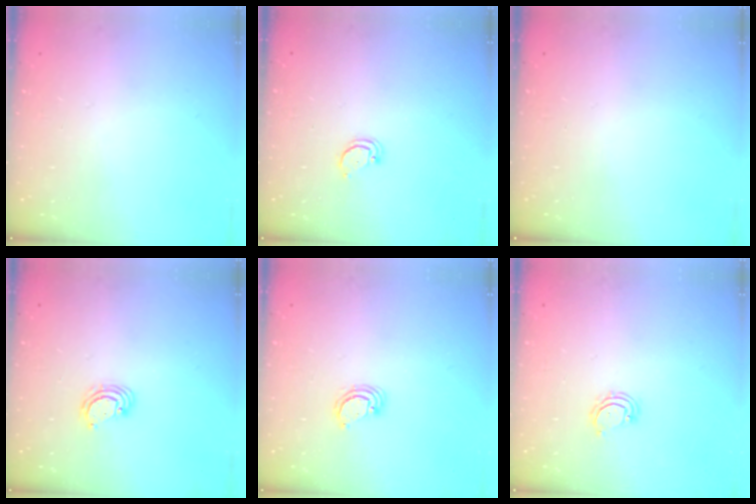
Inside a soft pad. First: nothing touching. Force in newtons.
{"total": 2.1, "press": 2.1, "slide": 0.2}
{"total": 0.0}
{"total": 2.8, "press": 2.8, "slide": 0.3}
{"total": 2.9, "press": 2.9, "slide": 0.3}
{"total": 3.5, "press": 3.5, "slide": 0.2}